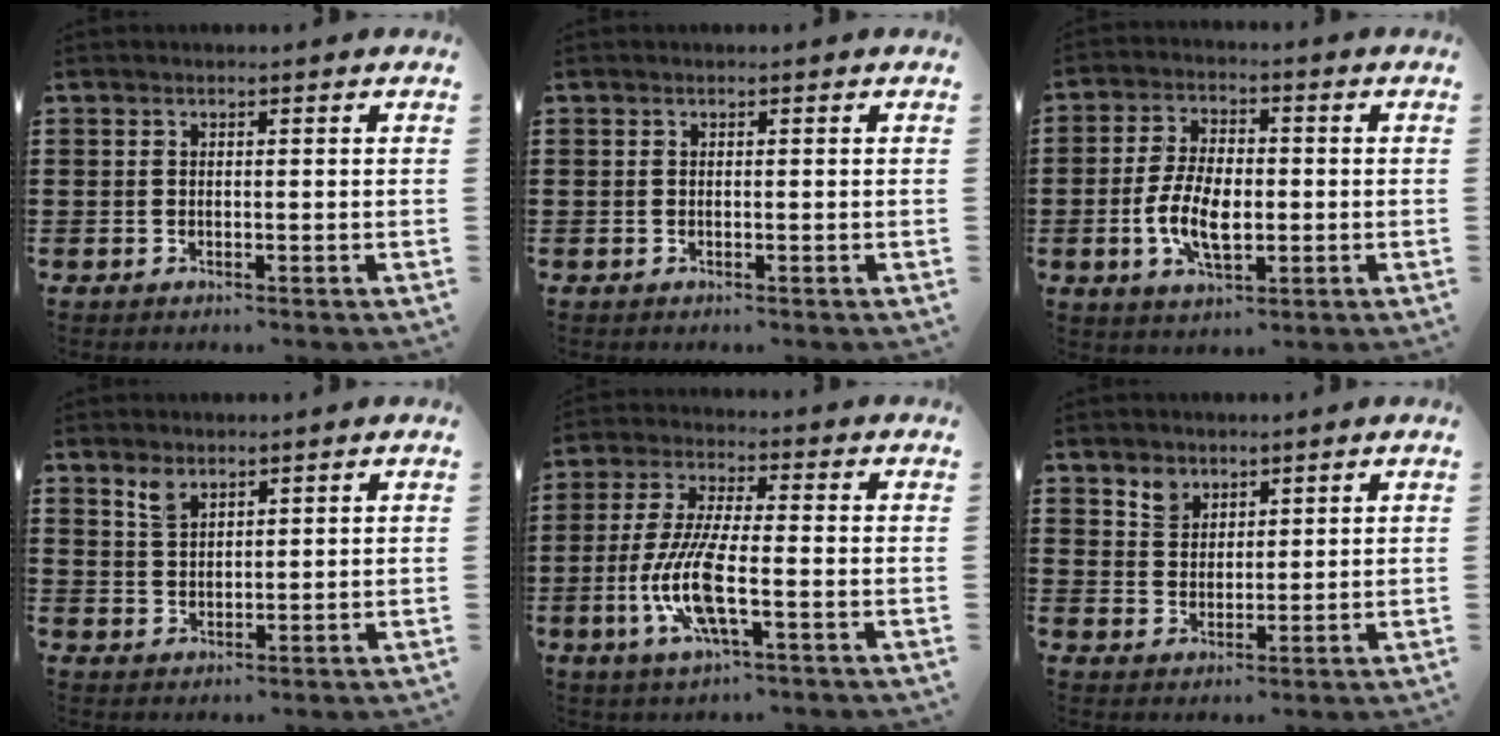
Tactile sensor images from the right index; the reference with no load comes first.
{"total": 0.0}
{"total": 7.9, "force": [-1.5, 3.9, 6.7], "torque": [-0.150, 0.000, -0.034]}
{"total": 3.2, "force": [2.4, 1.6, 1.4], "torque": [-0.034, 0.003, 0.046]}
{"total": 10.1, "force": [-3.0, 2.8, 9.2], "torque": [-0.207, -0.016, -0.060]}
{"total": 3.8, "force": [2.7, 2.6, 0.5], "torque": [-0.014, 0.007, 0.052]}